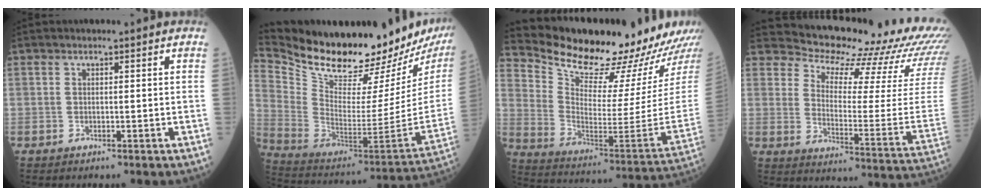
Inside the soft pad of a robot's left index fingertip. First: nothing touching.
{"total": 30.1, "force": [25.3, 4.7, 15.6], "torque": [-0.277, -0.095, 0.375]}
{"total": 25.0, "force": [22.9, 3.3, 9.6], "torque": [-0.171, -0.092, 0.332]}
{"total": 21.5, "force": [20.8, 2.1, 5.1], "torque": [-0.083, -0.134, 0.232]}